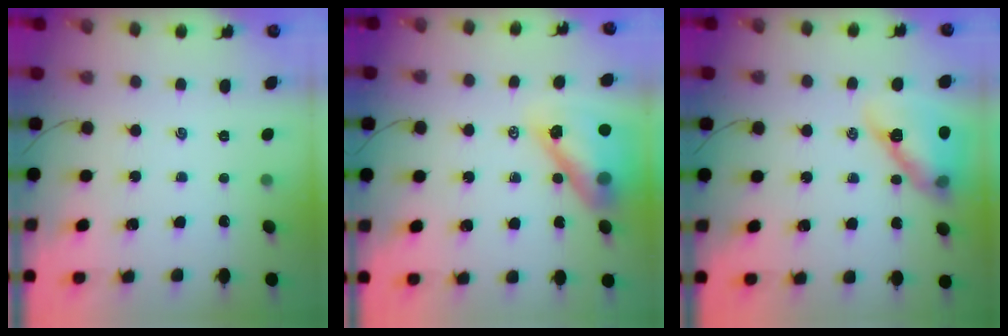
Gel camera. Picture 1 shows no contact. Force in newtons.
{"total": 14.8, "press": 14.3, "slide": 4.0}
{"total": 15.7, "press": 15.1, "slide": 4.2}